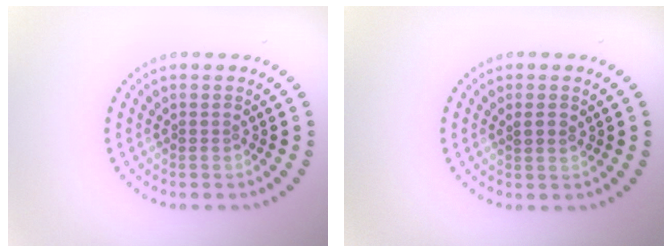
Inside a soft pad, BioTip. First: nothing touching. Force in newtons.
{"total": 0.8, "press": 0.7, "slide": 0.4}